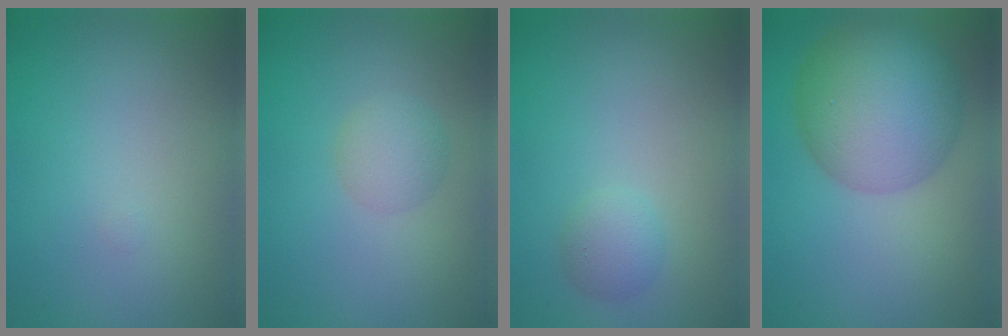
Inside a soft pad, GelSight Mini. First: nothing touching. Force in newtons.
{"total": 2.5, "press": 2.5, "slide": 0.1}
{"total": 1.7, "press": 1.7, "slide": 0.0}
{"total": 9.8, "press": 9.8, "slide": 0.2}